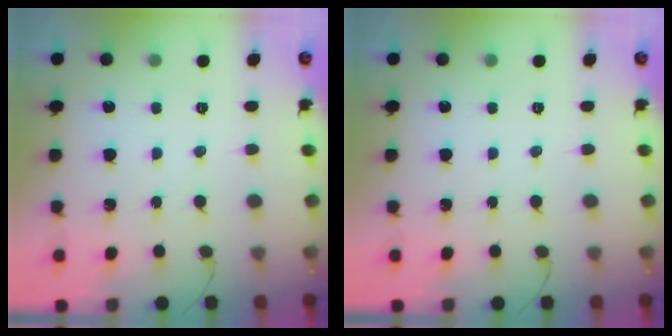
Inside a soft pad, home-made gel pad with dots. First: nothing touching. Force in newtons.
{"total": 0.0}